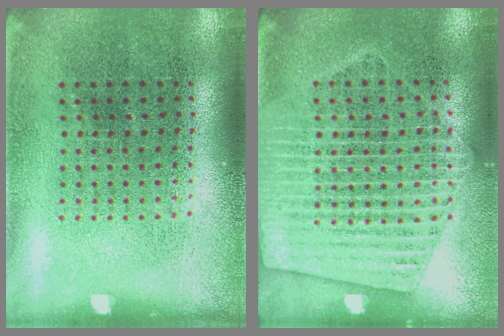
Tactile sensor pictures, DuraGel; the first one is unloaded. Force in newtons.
{"total": 2.0, "press": 1.8, "slide": 0.9}